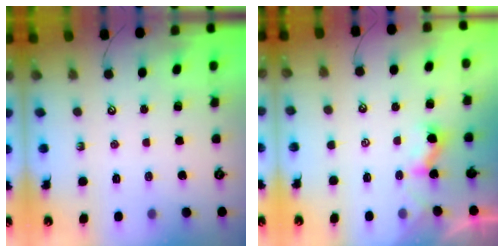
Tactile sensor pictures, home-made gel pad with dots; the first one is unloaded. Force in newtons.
{"total": 2.8, "press": 2.8, "slide": 0.1}